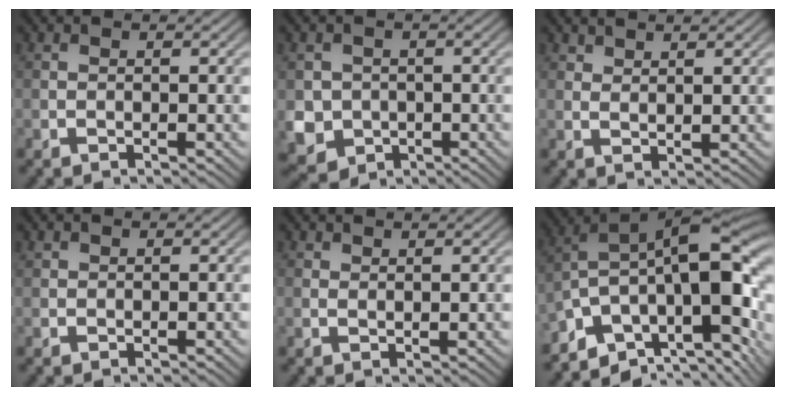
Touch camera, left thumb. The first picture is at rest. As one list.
[{"total": 4.8, "force": [-0.9, 4.5, 1.4], "torque": [-0.043, -0.020, -0.025]}, {"total": 1.6, "force": [1.5, 0.3, 0.5], "torque": [-0.014, -0.004, 0.032]}, {"total": 0.6, "force": [0.4, 0.5, 0.1], "torque": [-0.003, -0.002, 0.008]}, {"total": 0.9, "force": [0.8, 0.1, 0.3], "torque": [-0.010, -0.002, 0.017]}, {"total": 14.8, "force": [-2.1, 8.4, 12.1], "torque": [-0.219, -0.011, -0.030]}]